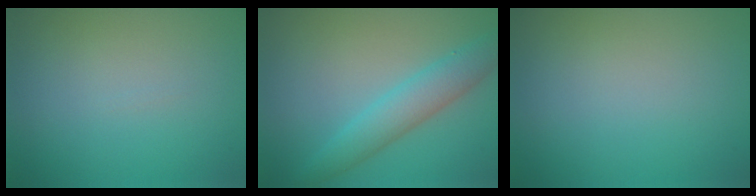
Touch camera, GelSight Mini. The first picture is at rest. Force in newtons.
{"total": 3.8, "press": 3.8, "slide": 0.2}
{"total": 0.0}